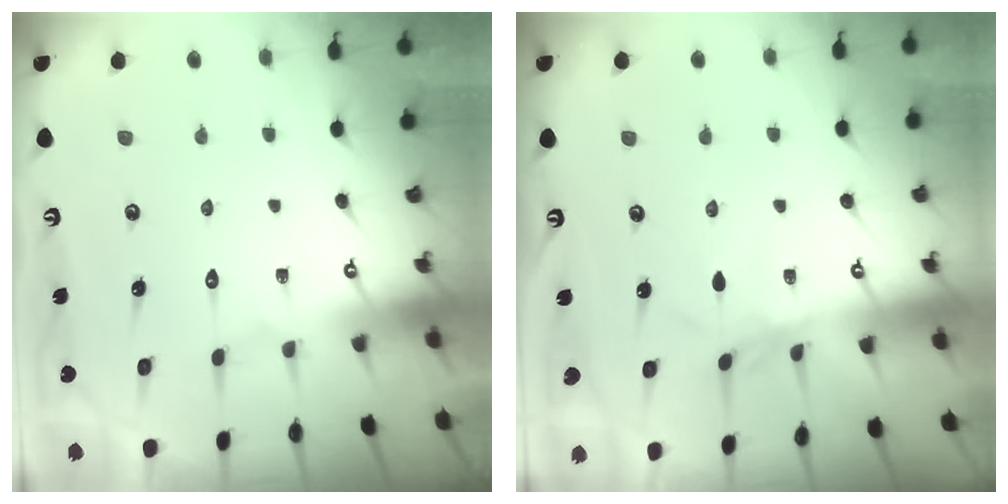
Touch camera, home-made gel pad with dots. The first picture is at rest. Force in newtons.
{"total": 2.0, "press": 2.0, "slide": 0.3}